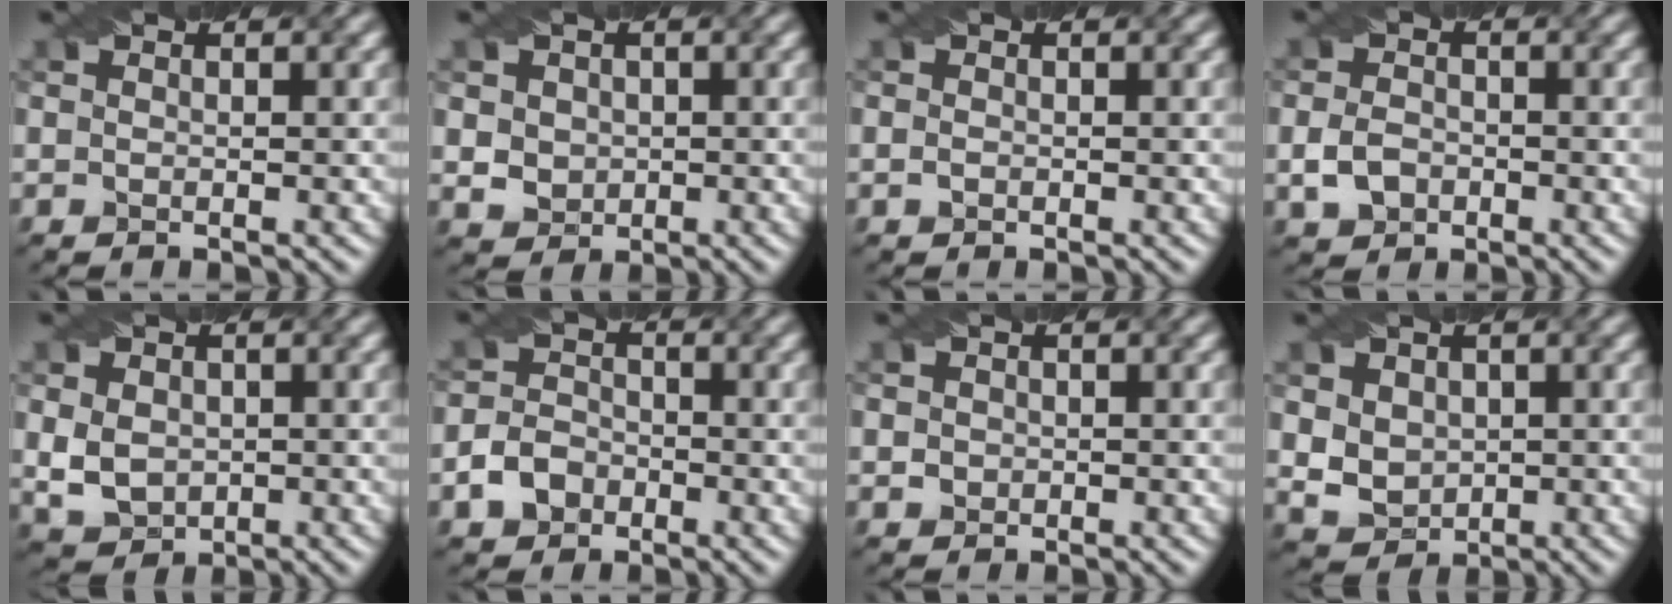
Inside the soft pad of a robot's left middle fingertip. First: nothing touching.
{"total": 3.2, "force": [0.7, 2.8, 1.3], "torque": [-0.029, 0.008, 0.018]}
{"total": 0.6, "force": [-0.2, 0.5, 0.4], "torque": [-0.008, -0.002, -0.004]}
{"total": 2.7, "force": [-0.8, 2.1, 1.3], "torque": [-0.029, -0.003, -0.017]}
{"total": 4.2, "force": [0.0, 3.5, 2.2], "torque": [-0.046, -0.004, 0.011]}
{"total": 3.3, "force": [-1.6, 2.5, 1.3], "torque": [-0.025, 0.001, -0.033]}
{"total": 1.0, "force": [0.0, 1.0, 0.2], "torque": [0.002, -0.002, -0.001]}
{"total": 4.7, "force": [1.3, 4.0, 2.1], "torque": [-0.058, 0.009, 0.031]}